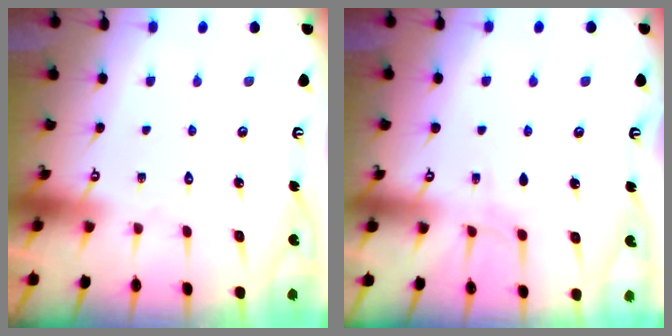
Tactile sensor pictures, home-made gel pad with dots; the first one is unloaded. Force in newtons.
{"total": 3.7, "press": 3.7, "slide": 0.1}